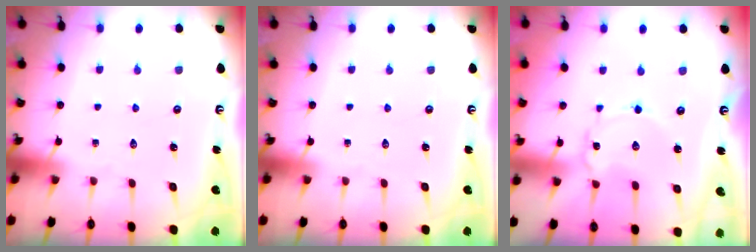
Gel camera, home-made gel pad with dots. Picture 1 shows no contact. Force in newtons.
{"total": 0.0}
{"total": 2.4, "press": 2.4, "slide": 0.1}